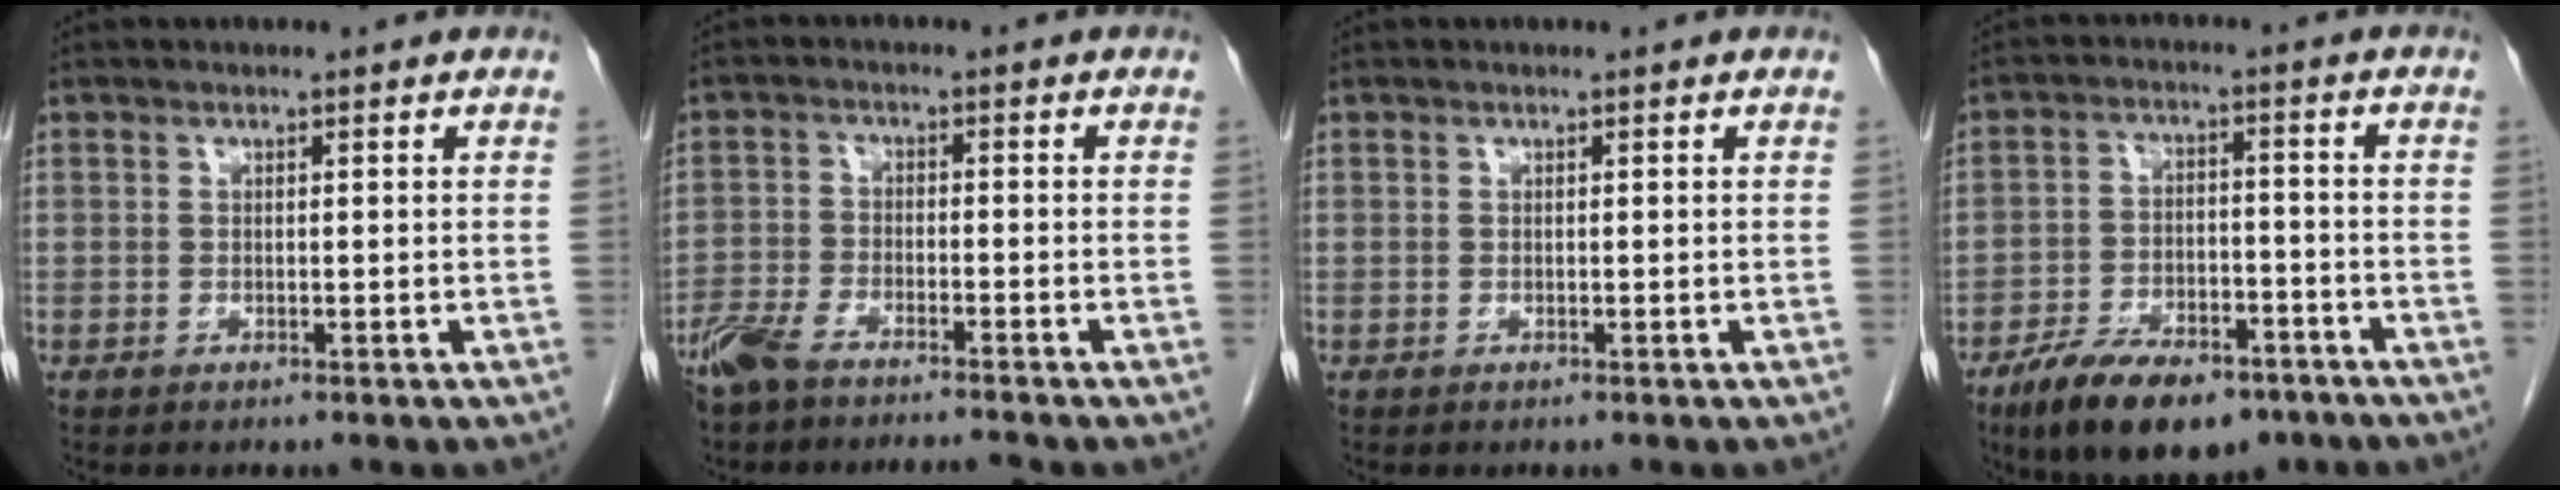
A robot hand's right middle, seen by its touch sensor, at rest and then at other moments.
{"total": 6.5, "force": [-5.7, 0.9, 3.0], "torque": [-0.061, -0.010, -0.106]}
{"total": 0.0}
{"total": 13.0, "force": [-9.1, 5.3, 7.6], "torque": [-0.125, -0.007, -0.149]}